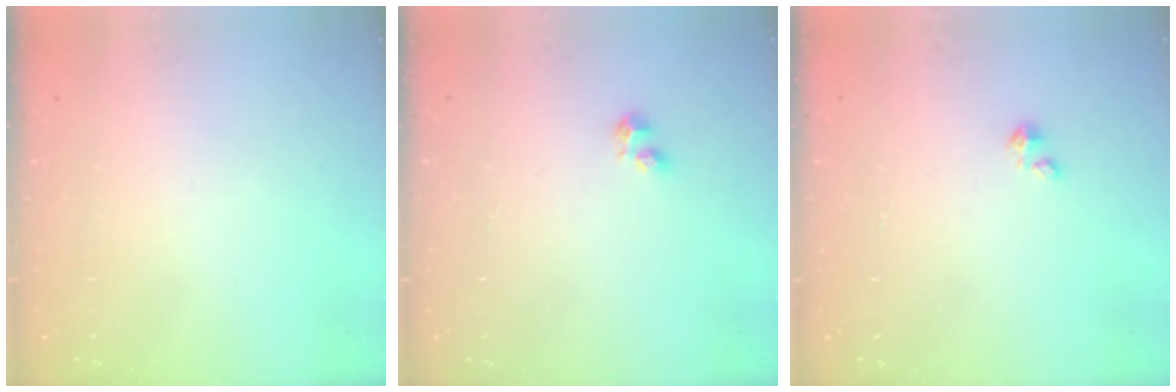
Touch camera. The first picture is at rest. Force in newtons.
{"total": 3.1, "press": 3.1, "slide": 0.5}
{"total": 1.4, "press": 1.4, "slide": 0.2}